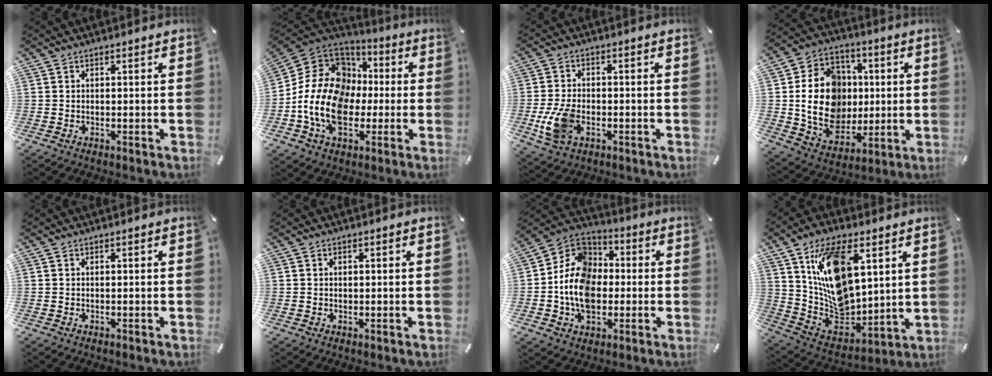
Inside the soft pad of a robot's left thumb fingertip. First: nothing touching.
{"total": 18.0, "force": [-3.1, 14.5, 10.1], "torque": [-0.225, 0.012, -0.053]}
{"total": 9.2, "force": [-2.5, 6.2, 6.3], "torque": [-0.135, 0.007, -0.041]}
{"total": 18.8, "force": [0.6, 15.6, 10.5], "torque": [-0.194, 0.008, 0.023]}
{"total": 0.0}
{"total": 0.8, "force": [0.2, 0.5, 0.5], "torque": [-0.011, 0.004, 0.003]}
{"total": 14.1, "force": [-2.8, 11.3, 7.9], "torque": [-0.190, 0.013, -0.055]}
{"total": 17.4, "force": [7.7, 10.7, 11.3], "torque": [-0.205, -0.034, 0.143]}